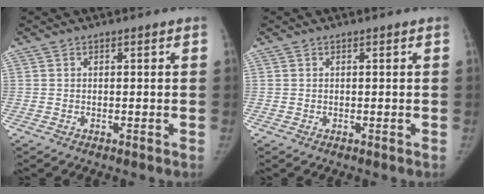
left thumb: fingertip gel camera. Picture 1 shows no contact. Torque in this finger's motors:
{"motor_torque": [0.13, 0.10, -0.22, 0.19, 0.07]}